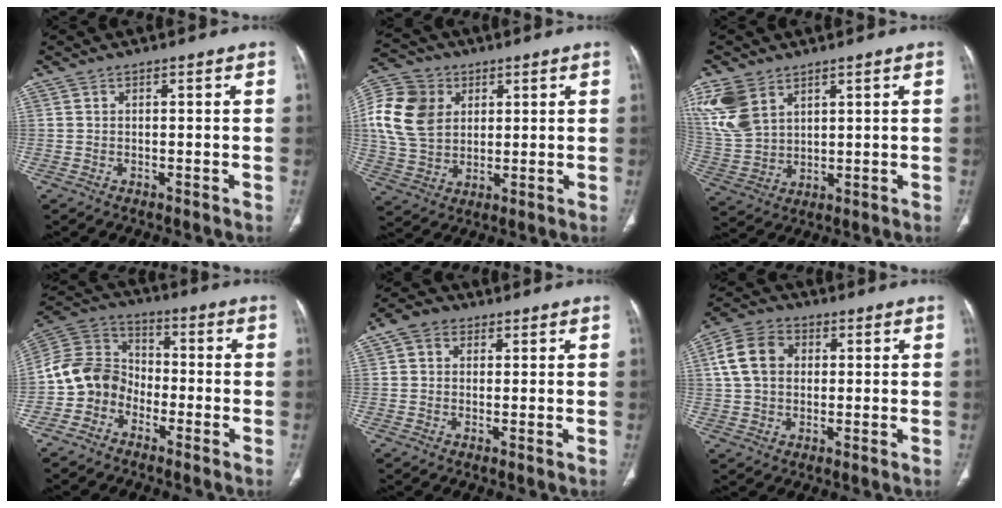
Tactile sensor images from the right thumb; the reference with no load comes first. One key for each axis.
{"total": 14.9, "fx": 3.8, "fy": 11.5, "fz": 8.6, "tx": -0.158, "ty": 0.001, "tz": 0.070}
{"total": 11.2, "fx": 6.0, "fy": 7.1, "fz": 6.3, "tx": -0.136, "ty": -0.013, "tz": 0.138}
{"total": 10.8, "fx": -4.3, "fy": 8.9, "fz": 4.4, "tx": -0.068, "ty": 0.059, "tz": -0.097}
{"total": 4.4, "fx": 1.5, "fy": 3.6, "fz": 1.9, "tx": -0.020, "ty": 0.006, "tz": 0.023}
{"total": 10.0, "fx": 2.1, "fy": 7.5, "fz": 6.3, "tx": -0.109, "ty": 0.017, "tz": 0.034}